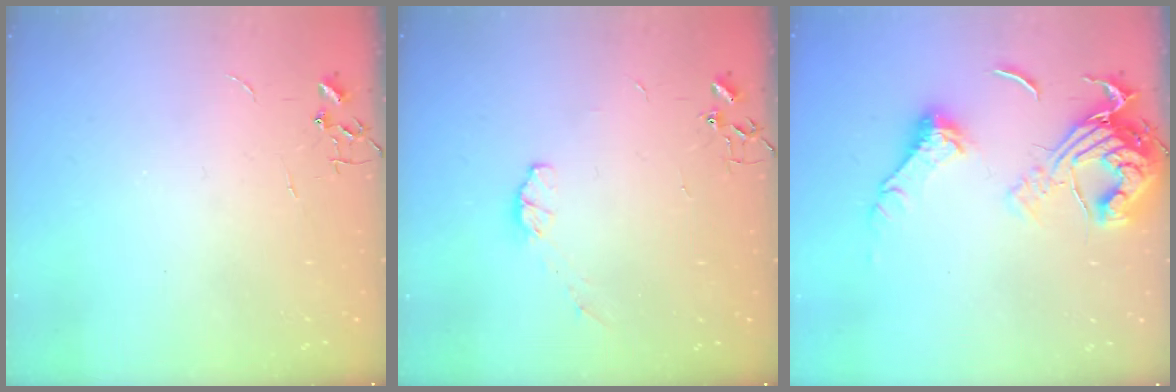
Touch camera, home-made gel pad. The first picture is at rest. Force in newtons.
{"total": 4.5, "press": 4.5, "slide": 0.5}
{"total": 16.8, "press": 16.7, "slide": 1.8}